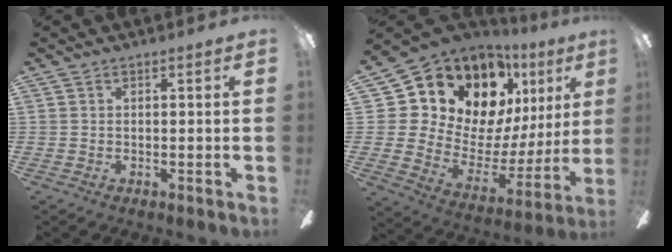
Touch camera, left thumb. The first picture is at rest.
{"total": 15.0, "force": [11.4, 8.2, 5.2], "torque": [-0.088, -0.122, 0.217]}